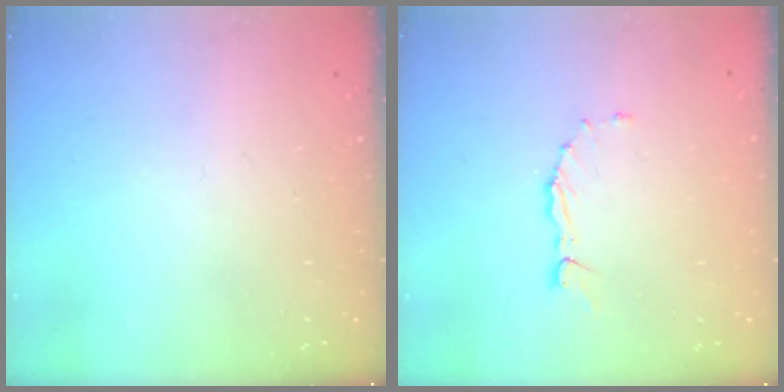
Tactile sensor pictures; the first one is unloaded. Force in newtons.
{"total": 2.2, "press": 2.2, "slide": 0.3}